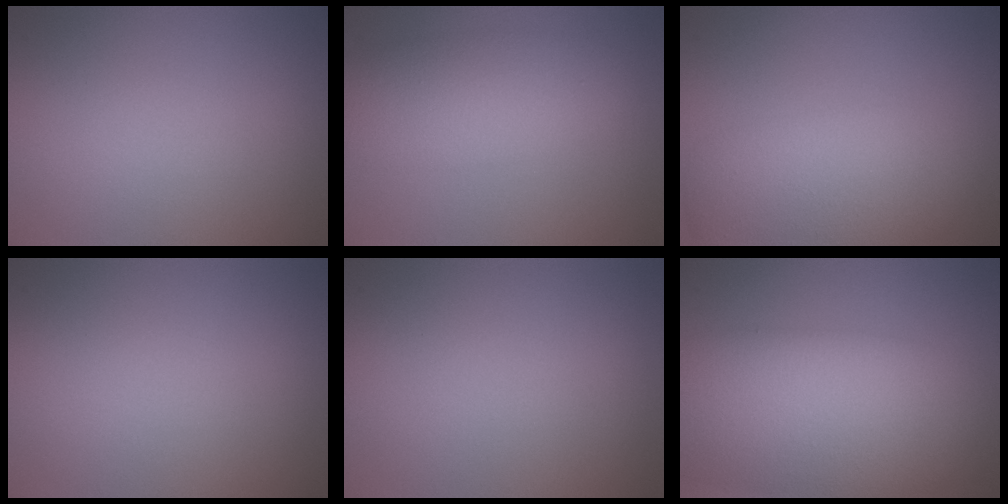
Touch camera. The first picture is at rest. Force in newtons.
{"total": 4.9, "press": 4.9, "slide": 0.2}
{"total": 7.6, "press": 7.6, "slide": 0.3}
{"total": 0.0}
{"total": 0.0}
{"total": 11.9, "press": 11.8, "slide": 0.6}